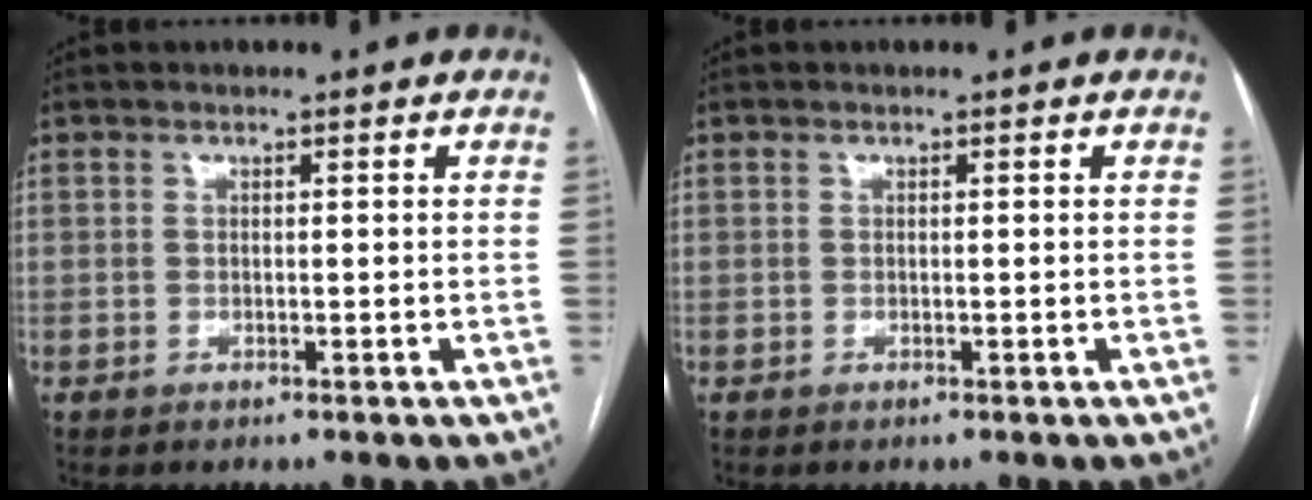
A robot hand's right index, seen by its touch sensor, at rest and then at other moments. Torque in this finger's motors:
{"motor_torque": [0.00, 0.00, 0.00, 0.00]}